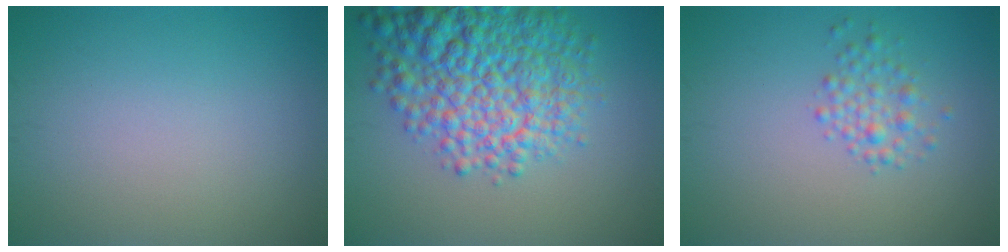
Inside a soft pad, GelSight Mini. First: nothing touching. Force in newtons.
{"total": 9.7, "press": 9.7, "slide": 0.4}
{"total": 2.1, "press": 2.1, "slide": 0.1}